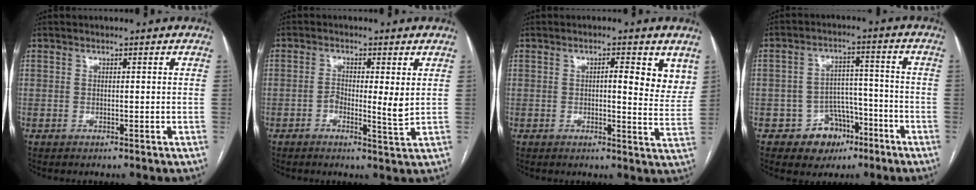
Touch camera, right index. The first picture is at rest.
{"total": 4.3, "force": [0.0, 1.0, 4.2], "torque": [-0.066, -0.002, -0.002]}
{"total": 6.3, "force": [3.0, 1.9, 5.3], "torque": [-0.049, -0.008, 0.030]}
{"total": 7.2, "force": [-3.9, 5.9, 1.7], "torque": [-0.007, 0.022, -0.050]}